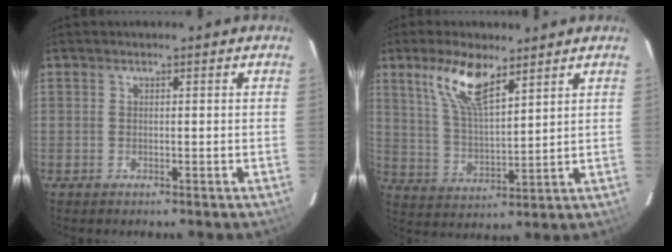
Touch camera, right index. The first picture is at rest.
{"total": 10.6, "force": [6.7, 3.4, 7.4], "torque": [-0.146, 0.008, 0.137]}